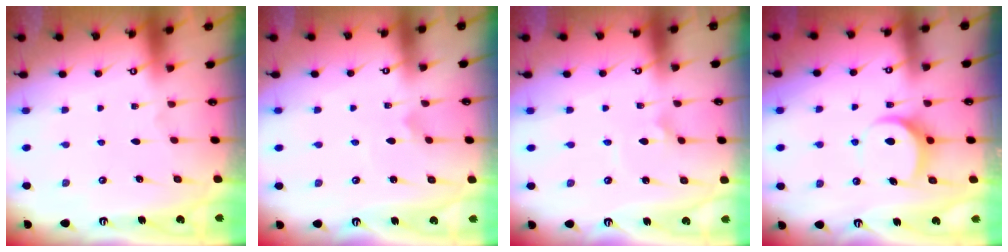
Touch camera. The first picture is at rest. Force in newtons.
{"total": 1.7, "press": 1.7, "slide": 0.1}
{"total": 2.4, "press": 2.4, "slide": 0.2}
{"total": 7.8, "press": 7.7, "slide": 0.5}